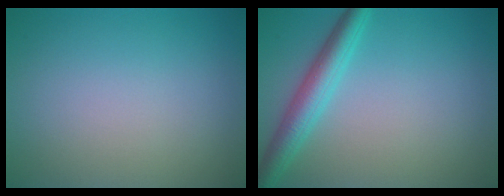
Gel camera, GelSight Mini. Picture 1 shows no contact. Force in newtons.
{"total": 3.8, "press": 3.8, "slide": 0.1}